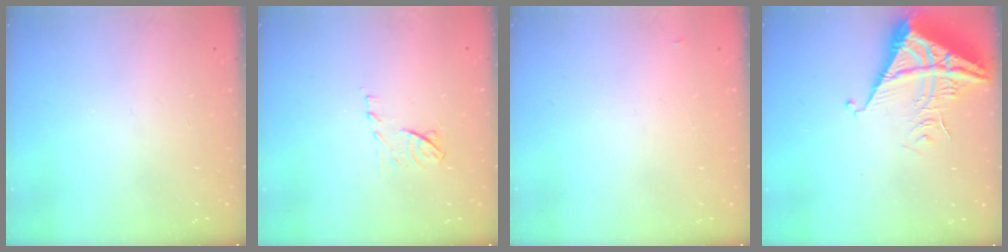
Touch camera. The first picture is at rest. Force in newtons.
{"total": 7.6, "press": 7.6, "slide": 0.7}
{"total": 2.8, "press": 2.8, "slide": 0.4}
{"total": 7.0, "press": 7.0, "slide": 0.8}